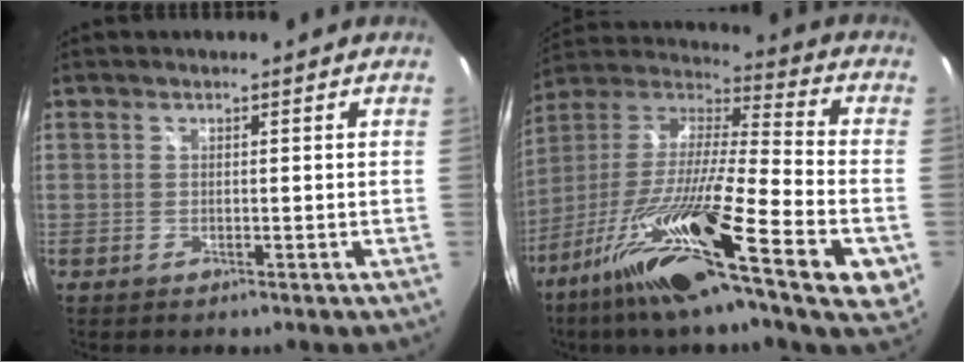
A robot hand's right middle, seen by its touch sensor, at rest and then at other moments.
{"total": 28.4, "force": [-13.6, 3.1, 24.7], "torque": [-0.401, -0.062, -0.248]}